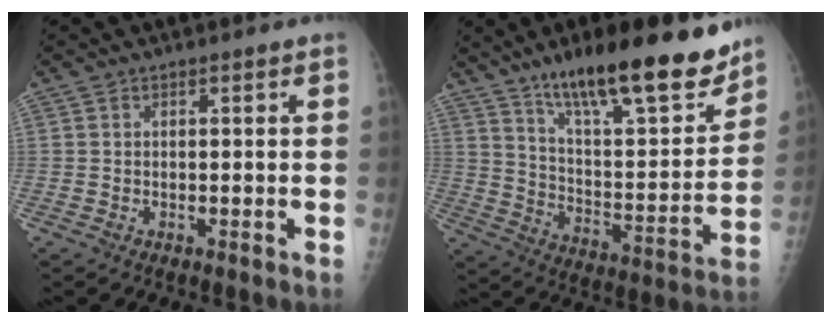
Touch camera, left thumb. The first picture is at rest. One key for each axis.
{"total": 24.4, "fx": 17.3, "fy": 6.2, "fz": 16.1, "tx": -0.218, "ty": -0.080, "tz": 0.281}